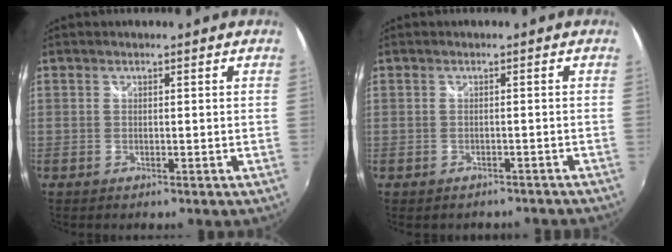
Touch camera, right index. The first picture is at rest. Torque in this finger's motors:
{"motor_torque": [-2.14, 0.00, -0.65, -0.21]}